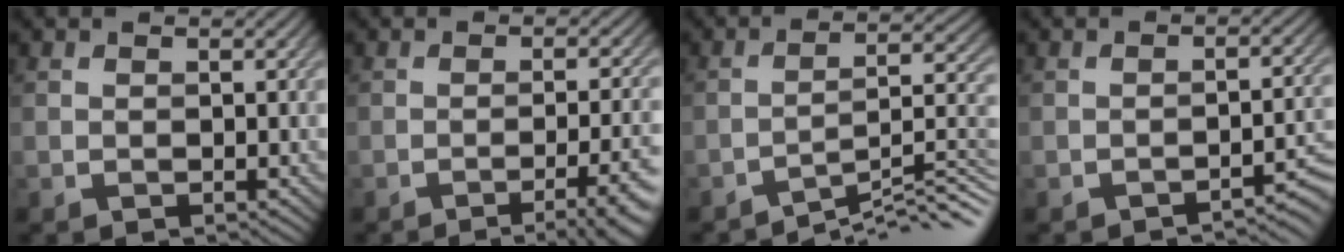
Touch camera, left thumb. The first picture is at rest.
{"total": 7.3, "force": [-3.7, 1.6, 6.1], "torque": [-0.083, 0.001, -0.047]}
{"total": 9.6, "force": [-7.2, 1.5, 6.1], "torque": [-0.082, 0.012, -0.113]}
{"total": 3.7, "force": [-2.7, 0.5, 2.4], "torque": [-0.030, 0.011, -0.042]}